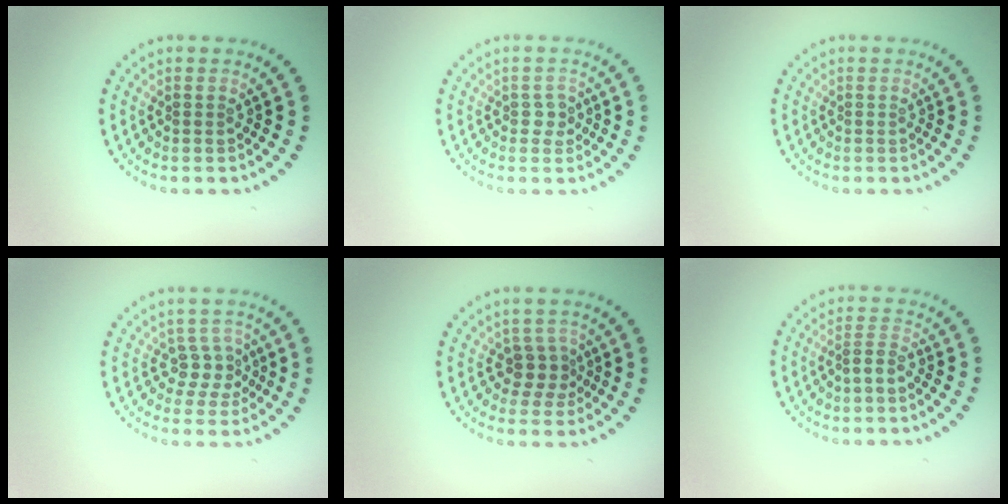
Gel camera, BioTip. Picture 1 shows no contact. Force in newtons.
{"total": 1.3, "press": 1.3, "slide": 0.4}
{"total": 0.0}
{"total": 2.2, "press": 1.7, "slide": 1.4}
{"total": 2.3, "press": 1.9, "slide": 1.3}
{"total": 1.7, "press": 1.3, "slide": 1.1}